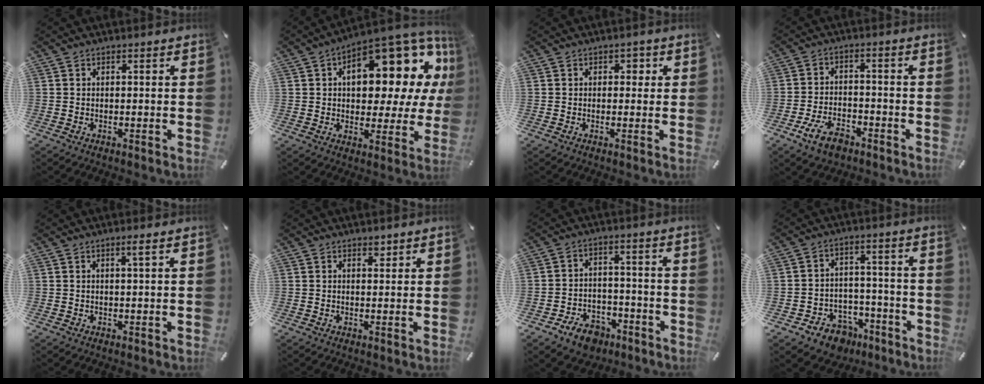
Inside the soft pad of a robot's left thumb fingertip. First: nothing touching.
{"total": 18.9, "force": [8.0, 9.7, 14.1], "torque": [-0.172, -0.071, 0.123]}
{"total": 1.7, "force": [0.2, 1.5, 0.9], "torque": [-0.003, 0.001, -0.003]}
{"total": 8.3, "force": [-4.8, 4.5, 5.0], "torque": [-0.106, 0.020, -0.088]}
{"total": 1.7, "force": [0.7, 0.0, 1.6], "torque": [-0.031, 0.000, 0.010]}
{"total": 1.4, "force": [1.0, 1.0, 0.4], "torque": [0.008, -0.005, 0.014]}
{"total": 8.0, "force": [-5.3, 5.1, 2.9], "torque": [-0.052, 0.040, -0.096]}
{"total": 7.3, "force": [-4.5, 5.6, 1.6], "torque": [-0.019, 0.037, -0.074]}